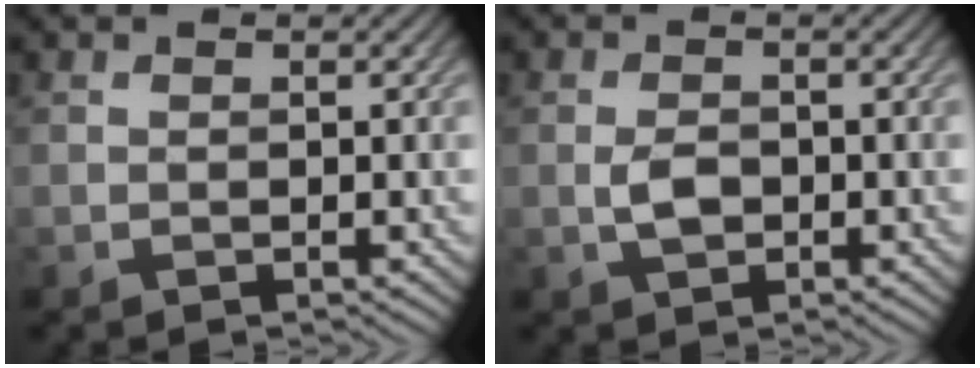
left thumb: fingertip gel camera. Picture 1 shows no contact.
{"total": 2.4, "force": [-0.5, 1.5, 1.8], "torque": [-0.040, 0.000, -0.010]}